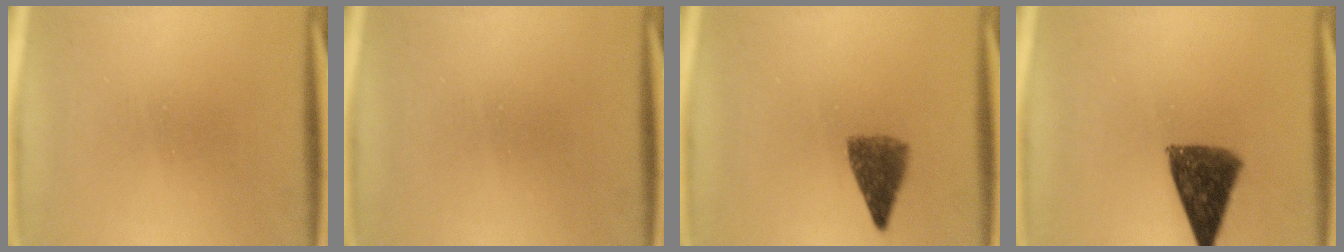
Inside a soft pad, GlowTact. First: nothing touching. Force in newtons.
{"total": 0.0}
{"total": 4.9}
{"total": 10.3}